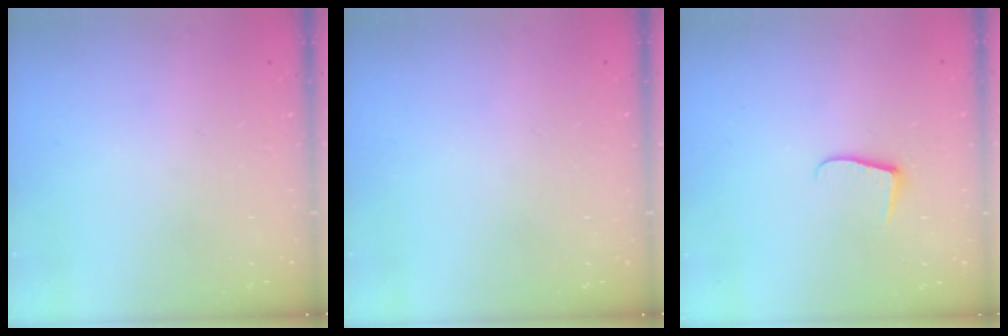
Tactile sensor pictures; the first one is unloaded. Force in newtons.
{"total": 0.0}
{"total": 5.5, "press": 5.5, "slide": 0.5}